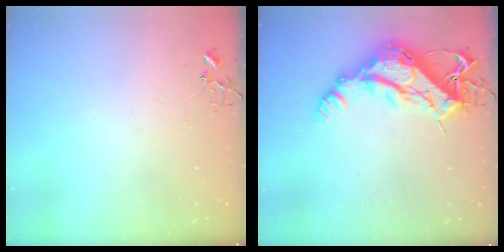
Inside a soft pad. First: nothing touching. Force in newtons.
{"total": 16.0, "press": 15.9, "slide": 1.8}